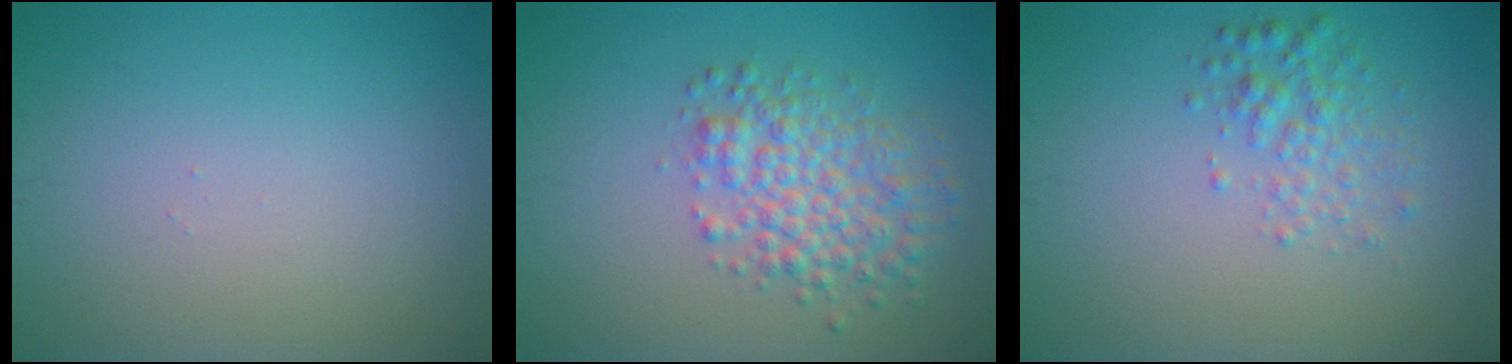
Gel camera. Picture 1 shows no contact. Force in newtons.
{"total": 4.6, "press": 4.6, "slide": 0.1}
{"total": 2.4, "press": 2.4, "slide": 0.1}